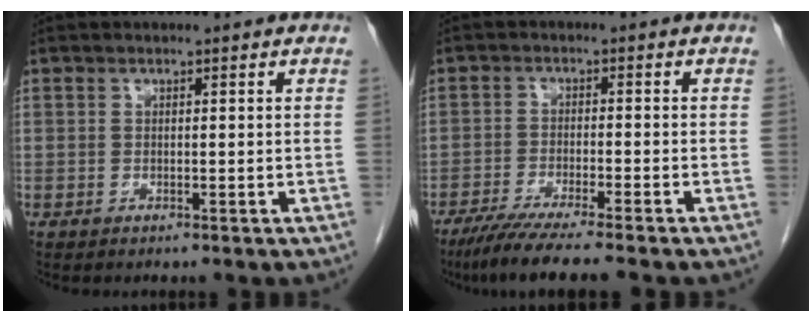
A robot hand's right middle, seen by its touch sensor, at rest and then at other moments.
{"total": 8.5, "force": [-6.9, -0.6, 4.9], "torque": [-0.074, -0.024, -0.112]}